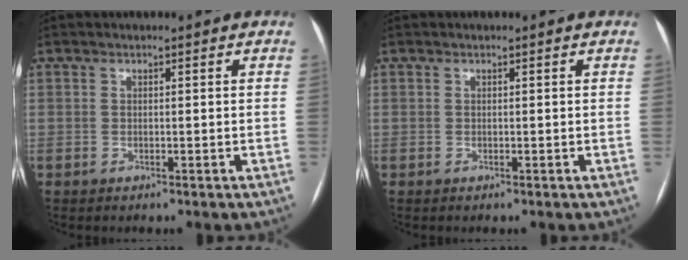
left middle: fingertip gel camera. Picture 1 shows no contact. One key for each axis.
{"total": 0.0}